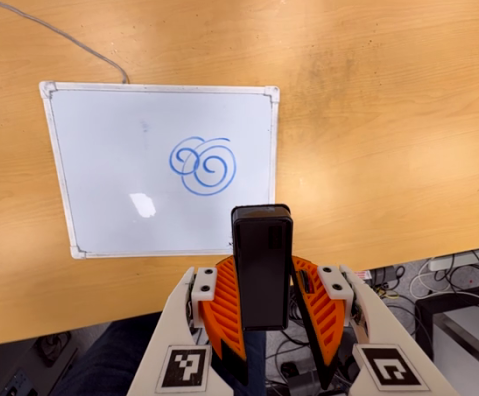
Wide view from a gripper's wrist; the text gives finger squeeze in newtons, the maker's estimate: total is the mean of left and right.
{"total": 5.4, "left": 5.3, "right": 5.5}